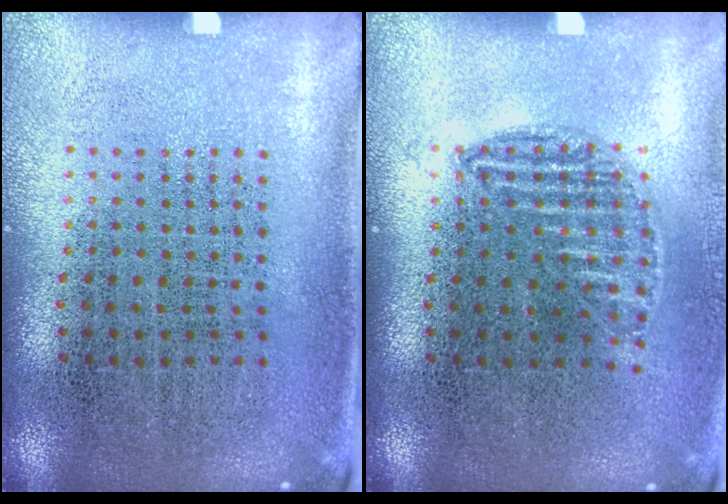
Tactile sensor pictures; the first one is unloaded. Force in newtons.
{"total": 1.1, "press": 1.0, "slide": 0.4}